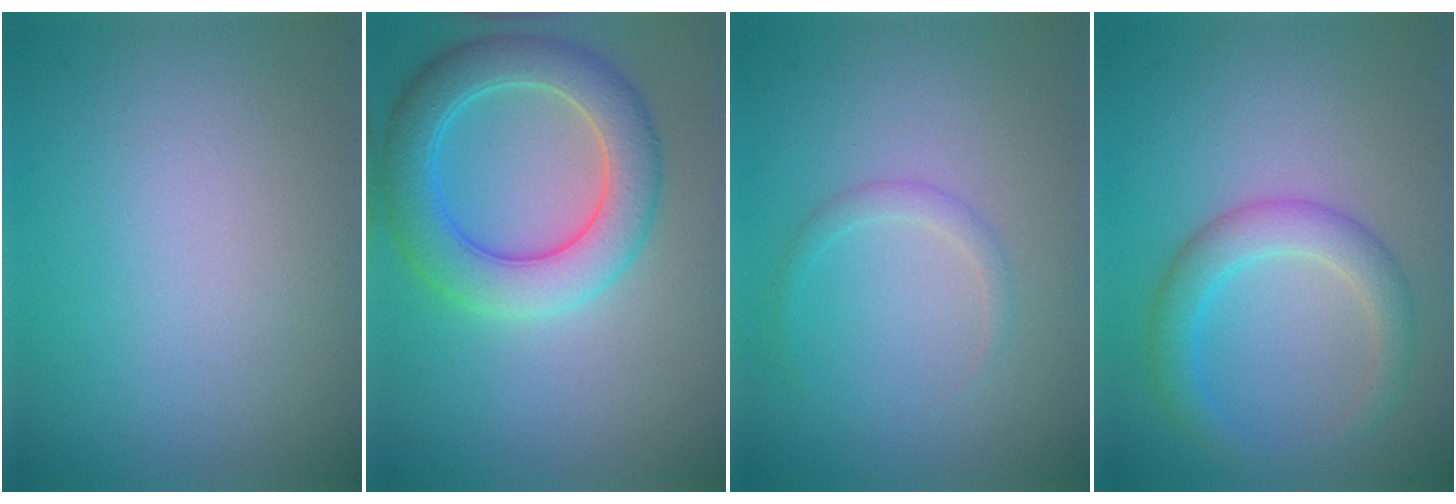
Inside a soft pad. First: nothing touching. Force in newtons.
{"total": 6.1, "press": 6.1, "slide": 0.3}
{"total": 1.0, "press": 1.0, "slide": 0.1}
{"total": 3.4, "press": 3.3, "slide": 0.3}